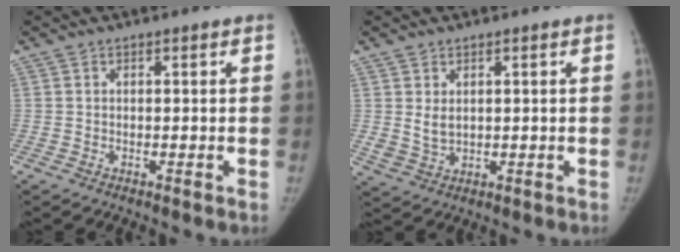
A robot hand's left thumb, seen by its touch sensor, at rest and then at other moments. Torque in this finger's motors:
{"motor_torque": [0.20, 1.01, -0.08, 0.16, 0.09]}